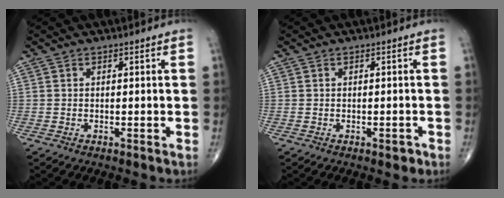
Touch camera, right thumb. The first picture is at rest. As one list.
[{"total": 1.2, "force": [-0.7, 0.7, 0.7], "torque": [-0.004, 0.000, -0.009]}]